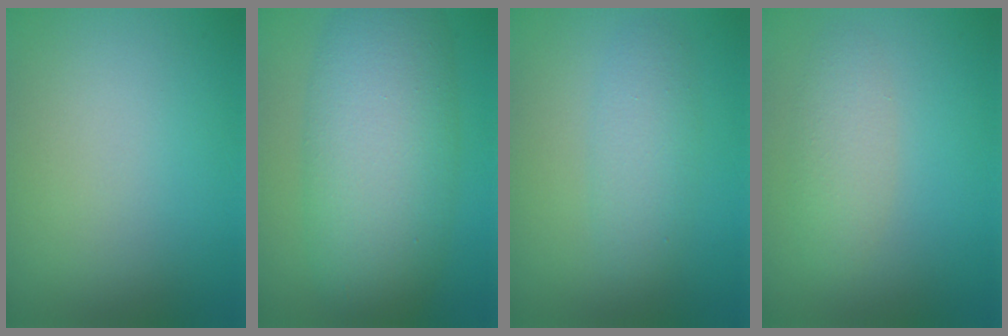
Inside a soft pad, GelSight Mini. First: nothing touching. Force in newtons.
{"total": 9.6, "press": 9.6, "slide": 0.3}
{"total": 2.8, "press": 2.8, "slide": 0.1}
{"total": 2.3, "press": 2.3, "slide": 0.2}